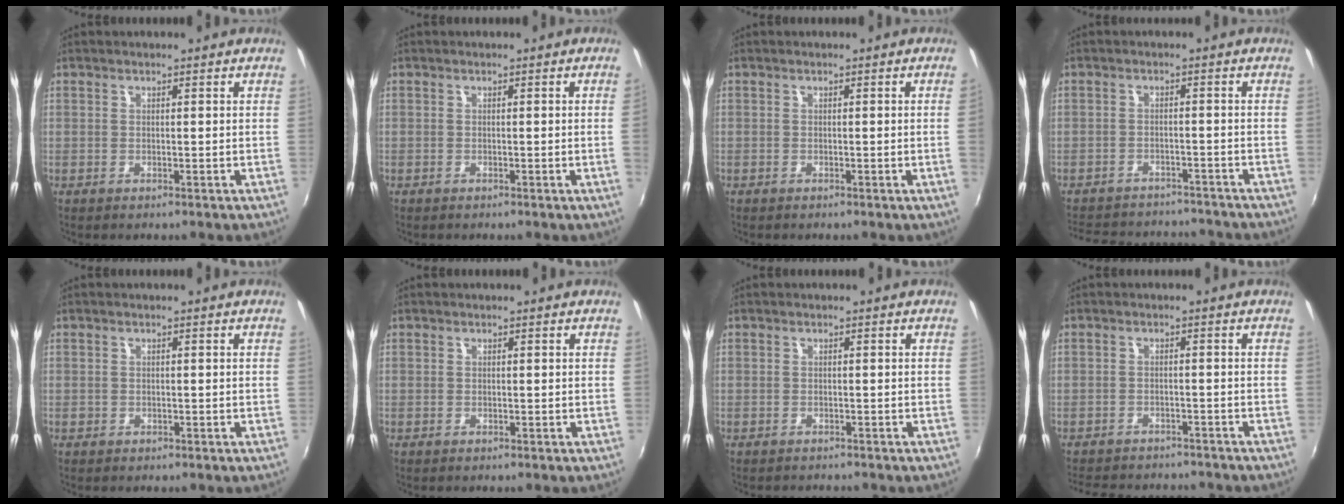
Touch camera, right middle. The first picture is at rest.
{"total": 1.2, "force": [0.1, -0.8, 0.9], "torque": [-0.006, -0.010, 0.002]}
{"total": 1.2, "force": [0.1, -0.8, 0.9], "torque": [-0.007, -0.010, 0.002]}
{"total": 13.6, "force": [-11.7, 5.7, 4.1], "torque": [-0.106, 0.033, -0.157]}
{"total": 0.8, "force": [-0.4, 0.7, 0.1], "torque": [-0.002, -0.003, -0.006]}
{"total": 0.0}
{"total": 1.6, "force": [-1.5, 0.3, 0.3], "torque": [-0.010, -0.007, -0.021]}
{"total": 9.7, "force": [-8.3, 4.1, 2.9], "torque": [-0.076, 0.008, -0.118]}